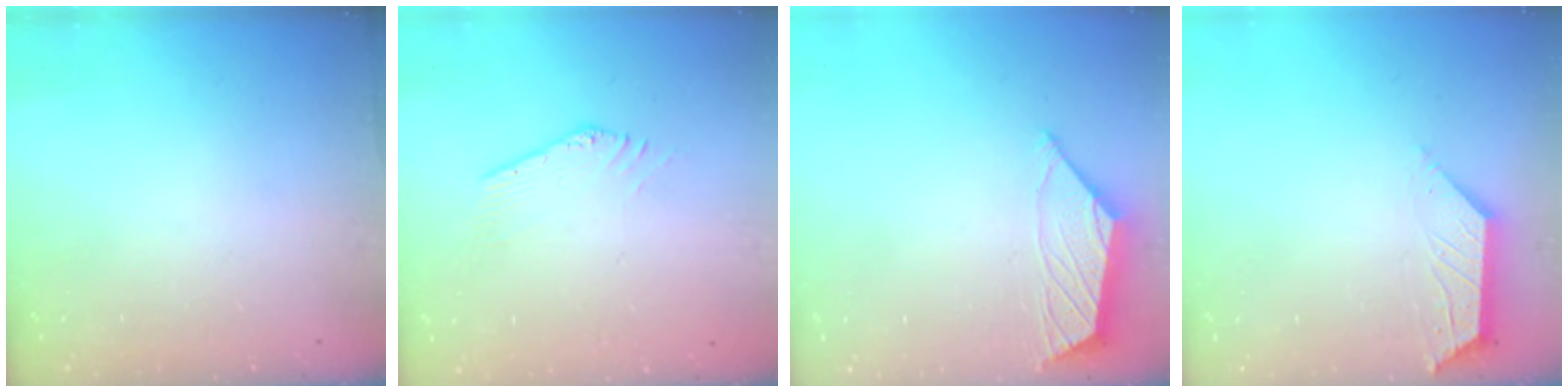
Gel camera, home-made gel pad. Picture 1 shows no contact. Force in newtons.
{"total": 1.5, "press": 1.5, "slide": 0.4}
{"total": 2.3, "press": 2.3, "slide": 0.5}
{"total": 3.0, "press": 2.9, "slide": 0.5}